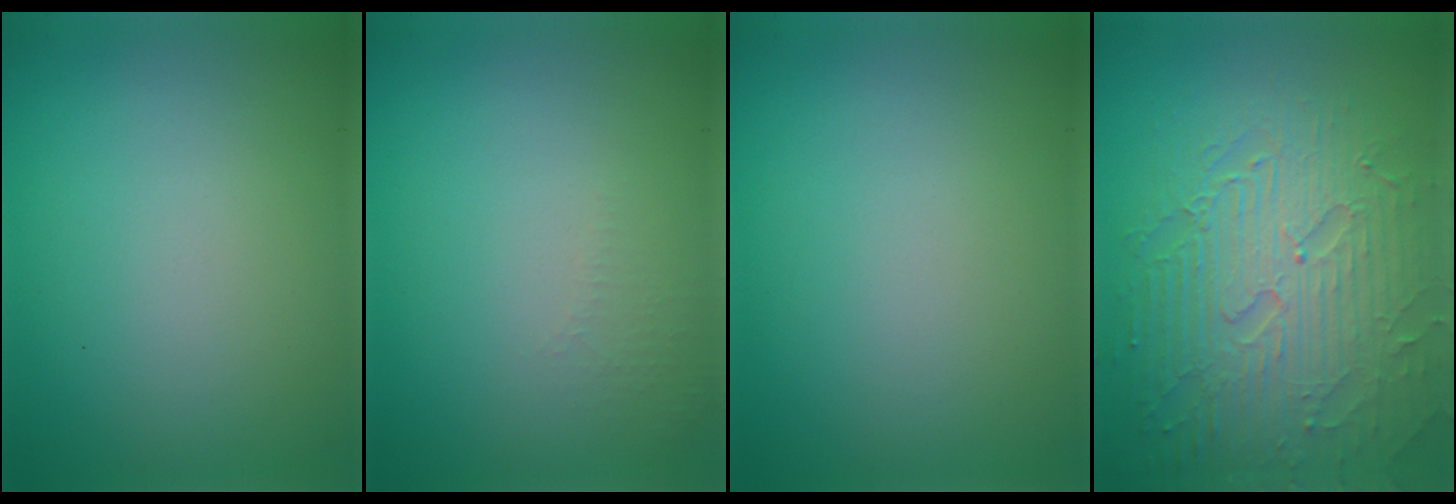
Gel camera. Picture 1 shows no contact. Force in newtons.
{"total": 1.0, "press": 0.9, "slide": 0.3}
{"total": 0.0}
{"total": 8.9, "press": 6.3, "slide": 6.4}